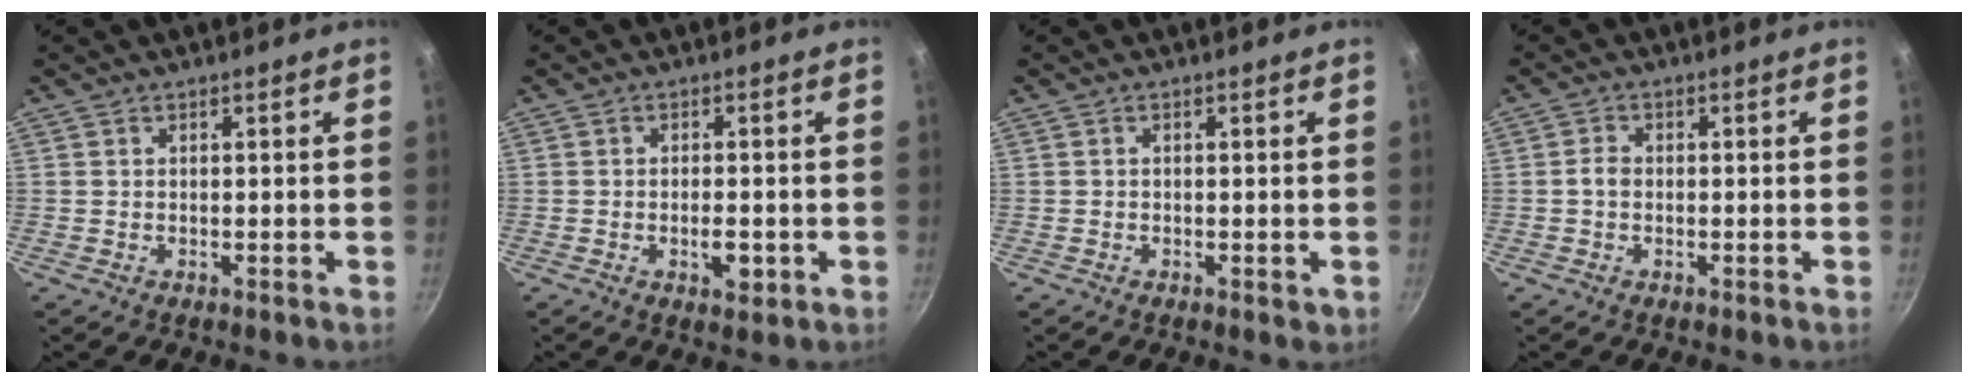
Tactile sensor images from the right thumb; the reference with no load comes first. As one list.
[{"total": 3.8, "force": [-1.1, 1.8, 3.2], "torque": [-0.048, 0.005, -0.018]}, {"total": 1.2, "force": [-0.2, 0.7, 0.9], "torque": [-0.011, 0.002, -0.003]}, {"total": 1.9, "force": [-0.3, 1.5, 1.2], "torque": [-0.019, 0.011, -0.007]}]